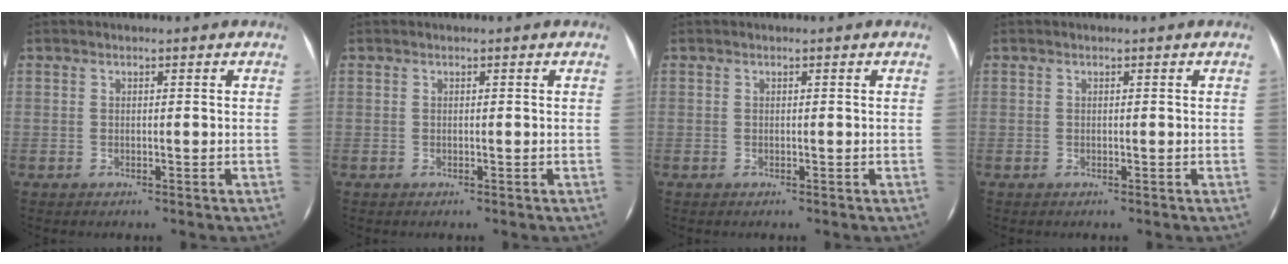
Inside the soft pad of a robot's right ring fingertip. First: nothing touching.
{"total": 0.0}
{"total": 0.0}
{"total": 0.0}